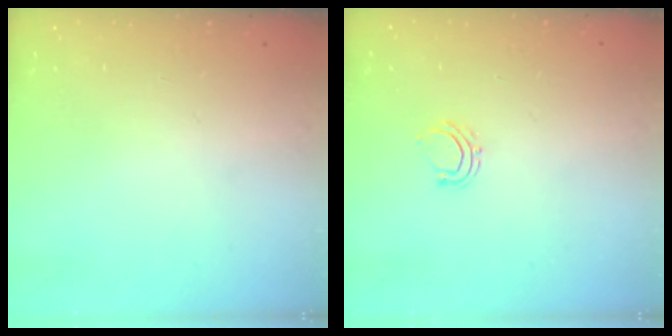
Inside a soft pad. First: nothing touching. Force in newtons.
{"total": 5.0, "press": 4.9, "slide": 0.7}